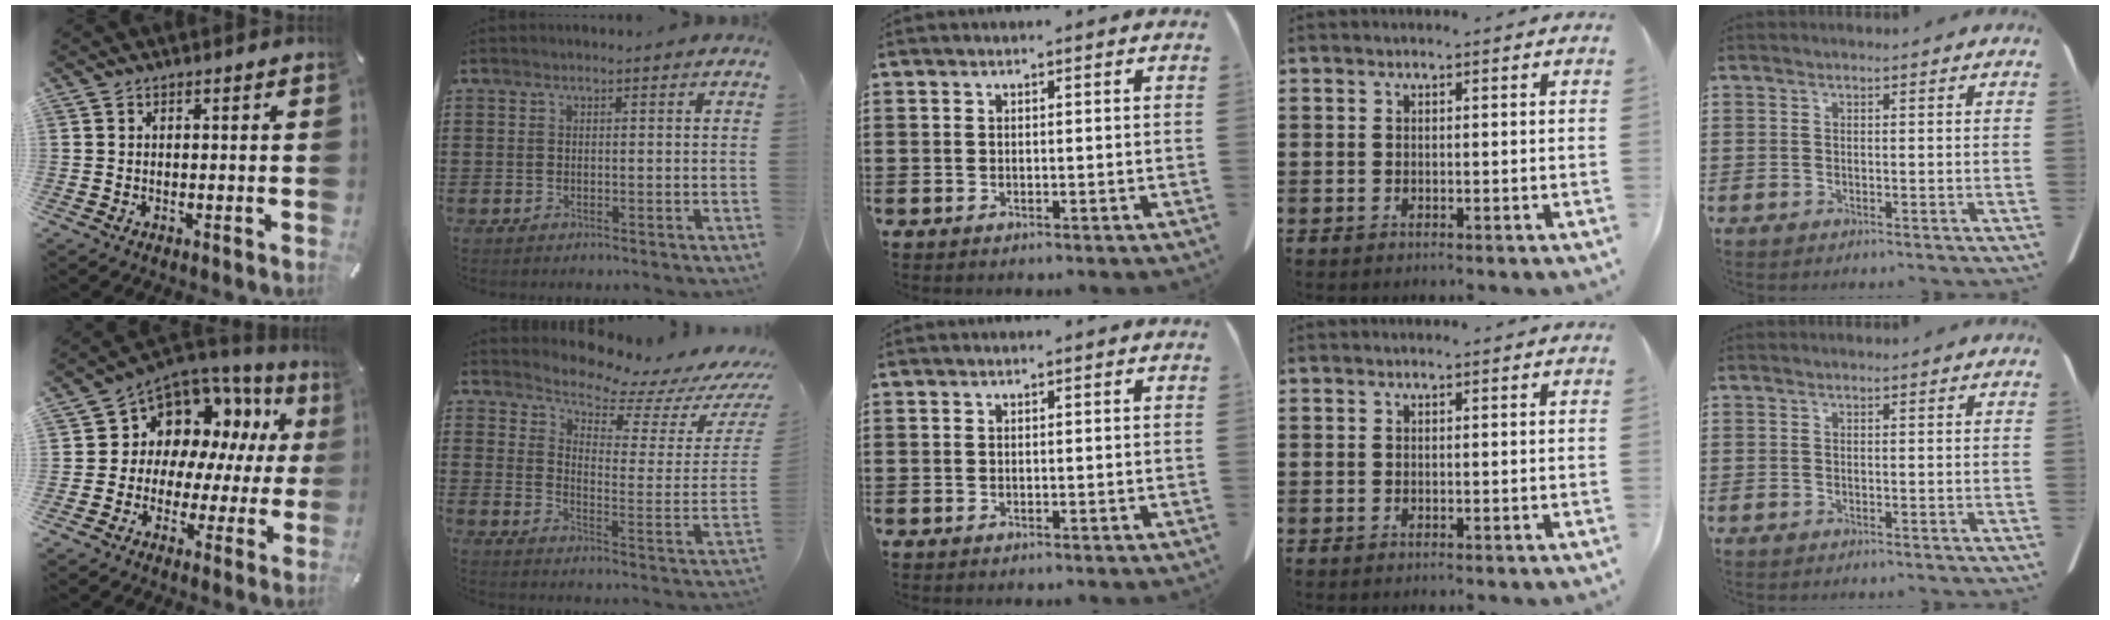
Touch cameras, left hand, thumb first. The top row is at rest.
{"thumb": {"total": 10.7, "force": [5.0, 8.9, 3.2], "torque": [-0.059, -0.053, 0.097]}, "index": {"total": 6.1, "force": [5.8, 0.9, 1.6], "torque": [-0.050, -0.058, 0.095]}}